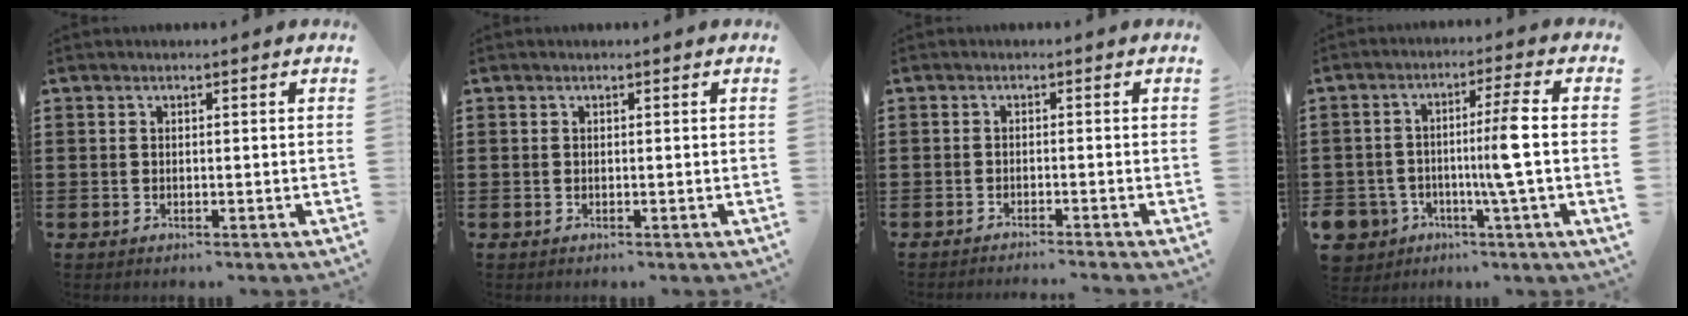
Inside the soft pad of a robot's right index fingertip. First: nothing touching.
{"total": 0.0}
{"total": 1.2, "force": [-1.2, -0.4, 0.2], "torque": [-0.005, 0.000, -0.023]}
{"total": 7.2, "force": [-2.1, 0.5, 6.9], "torque": [-0.132, -0.008, -0.045]}